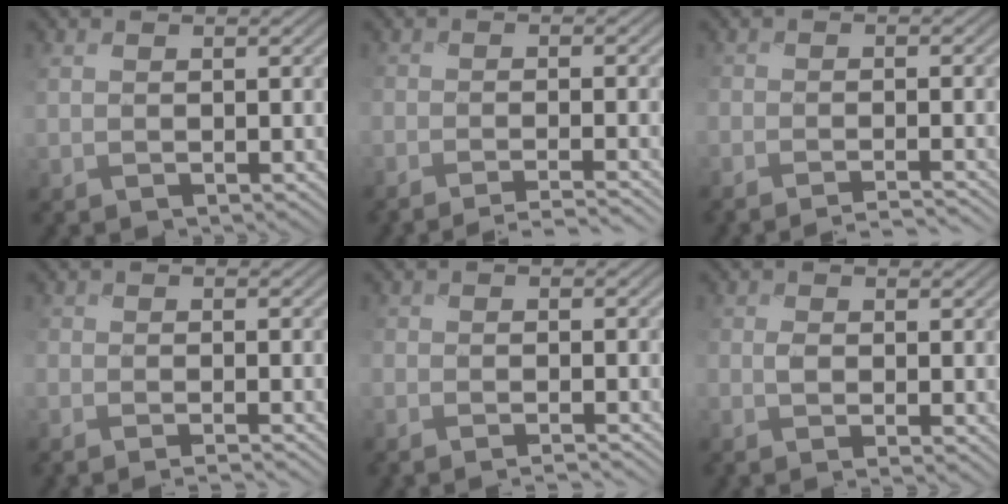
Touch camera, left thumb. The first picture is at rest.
{"total": 4.7, "force": [-3.9, 0.6, 2.5], "torque": [-0.037, 0.005, -0.065]}
{"total": 4.5, "force": [-3.9, 0.7, 2.2], "torque": [-0.033, 0.002, -0.062]}
{"total": 3.5, "force": [-2.7, 0.9, 2.1], "torque": [-0.025, -0.005, -0.034]}
{"total": 3.7, "force": [-3.1, 0.8, 2.0], "torque": [-0.029, -0.004, -0.042]}
{"total": 2.2, "force": [-0.1, 0.6, 2.1], "torque": [-0.044, 0.002, -0.007]}